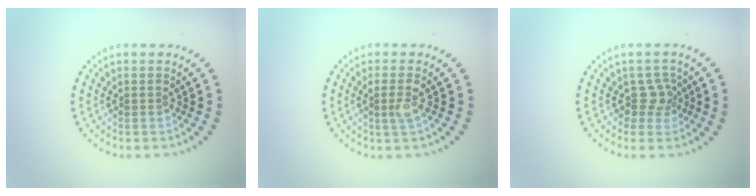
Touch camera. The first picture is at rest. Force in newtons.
{"total": 1.7, "press": 1.4, "slide": 0.9}
{"total": 1.9, "press": 1.4, "slide": 1.3}